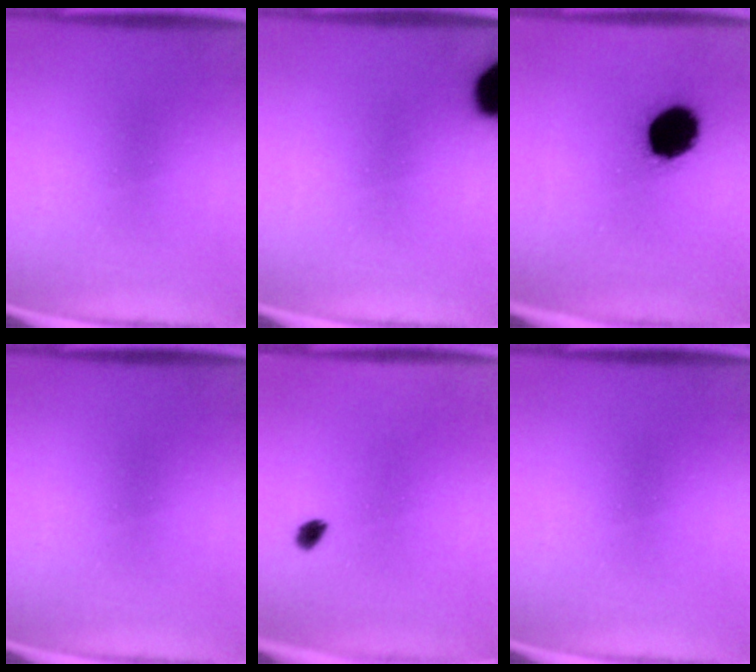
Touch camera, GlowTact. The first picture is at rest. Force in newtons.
{"total": 14.7}
{"total": 14.0}
{"total": 0.0}
{"total": 1.7}
{"total": 0.0}